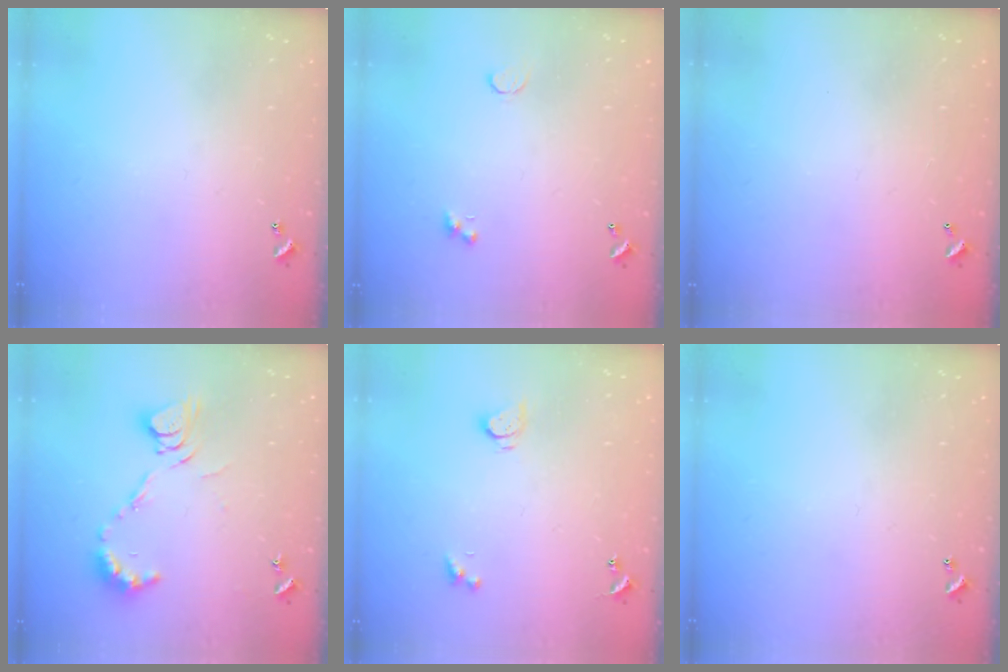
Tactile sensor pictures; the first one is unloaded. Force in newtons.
{"total": 0.8, "press": 0.7, "slide": 0.4}
{"total": 2.8, "press": 2.8, "slide": 0.1}
{"total": 9.3, "press": 9.3, "slide": 0.3}
{"total": 2.6, "press": 2.6, "slide": 0.2}
{"total": 0.0}